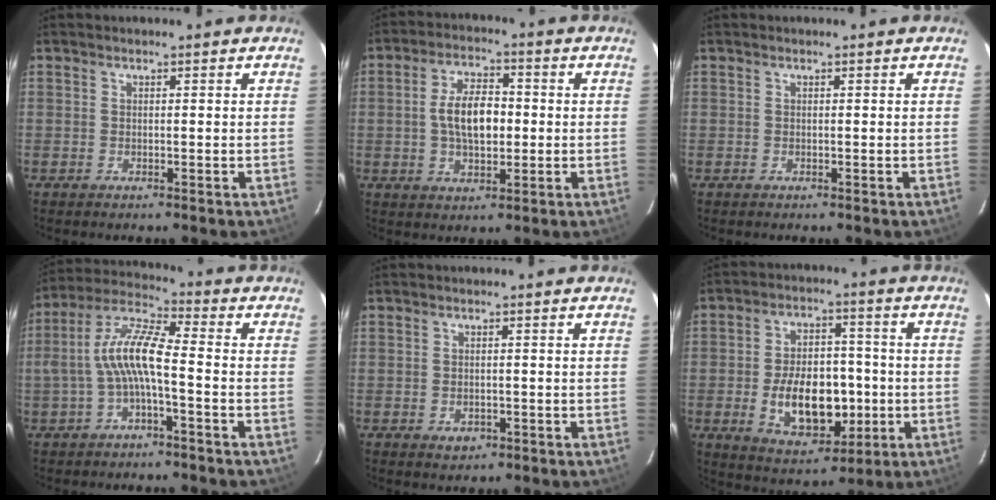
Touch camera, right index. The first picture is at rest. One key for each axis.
{"total": 8.8, "fx": -0.2, "fy": 4.5, "fz": 7.5, "tx": -0.141, "ty": 0.012, "tz": -0.002}
{"total": 0.0}
{"total": 9.2, "fx": -1.9, "fy": 2.0, "fz": 8.7, "tx": -0.192, "ty": 0.017, "tz": -0.034}
{"total": 2.1, "fx": -0.7, "fy": 1.7, "fz": 1.1, "tx": -0.020, "ty": -0.002, "tz": -0.004}
{"total": 14.4, "fx": -2.8, "fy": 8.7, "fz": 11.1, "tx": -0.208, "ty": 0.011, "tz": -0.024}